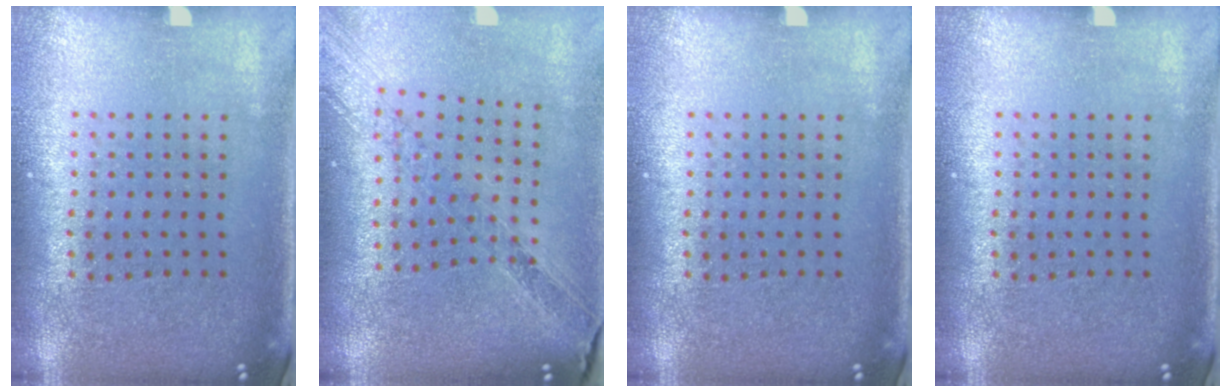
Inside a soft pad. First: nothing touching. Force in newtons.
{"total": 1.1, "press": 1.1, "slide": 0.2}
{"total": 0.0}
{"total": 0.0}